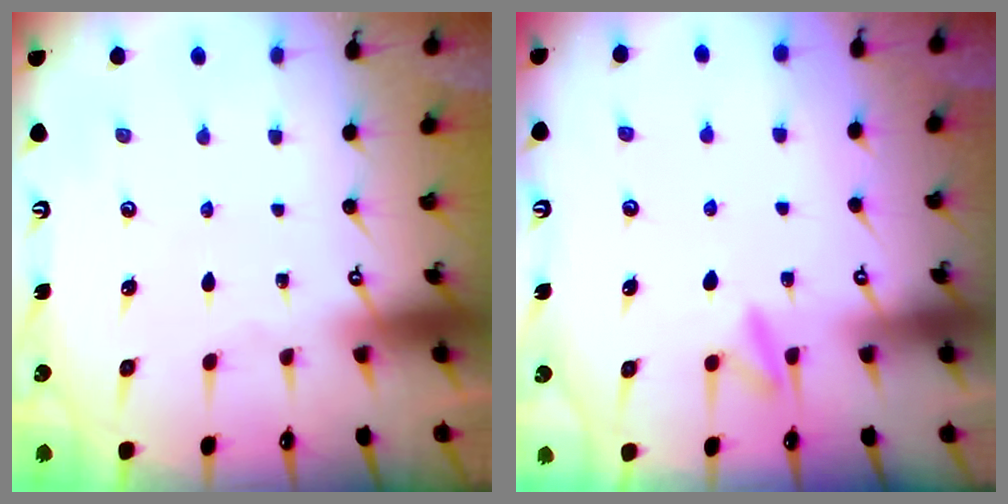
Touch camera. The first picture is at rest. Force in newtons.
{"total": 8.7, "press": 8.6, "slide": 0.8}